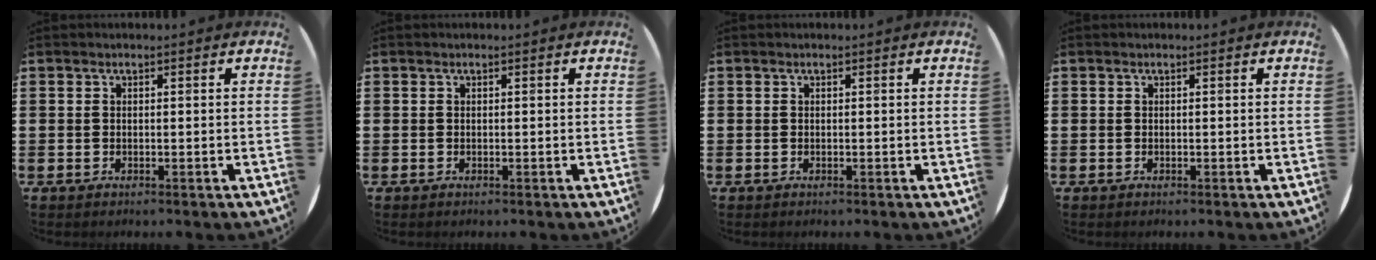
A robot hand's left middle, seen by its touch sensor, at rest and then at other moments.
{"total": 0.0}
{"total": 0.0}
{"total": 0.0}